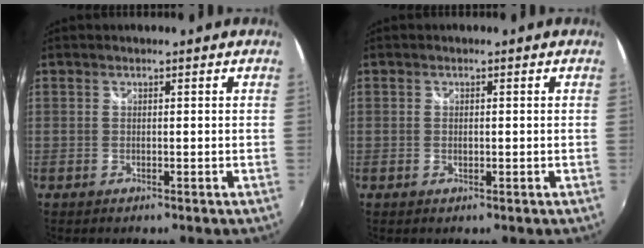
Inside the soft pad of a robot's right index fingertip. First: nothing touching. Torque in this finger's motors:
{"motor_torque": [-0.20, 0.16, -0.06, 0.00]}